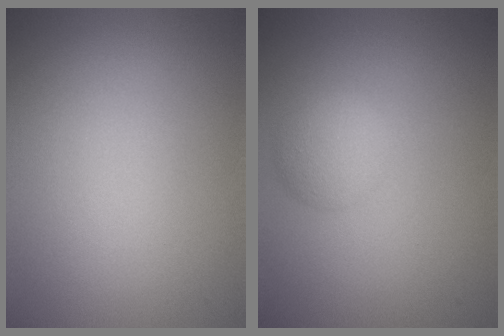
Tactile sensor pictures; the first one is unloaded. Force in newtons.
{"total": 2.2, "press": 2.2, "slide": 0.1}